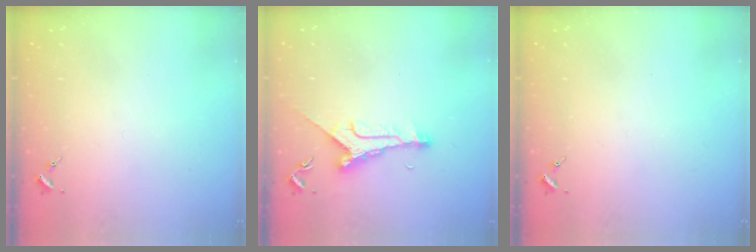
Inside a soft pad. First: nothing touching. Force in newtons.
{"total": 8.6, "press": 8.6, "slide": 0.4}
{"total": 0.0}